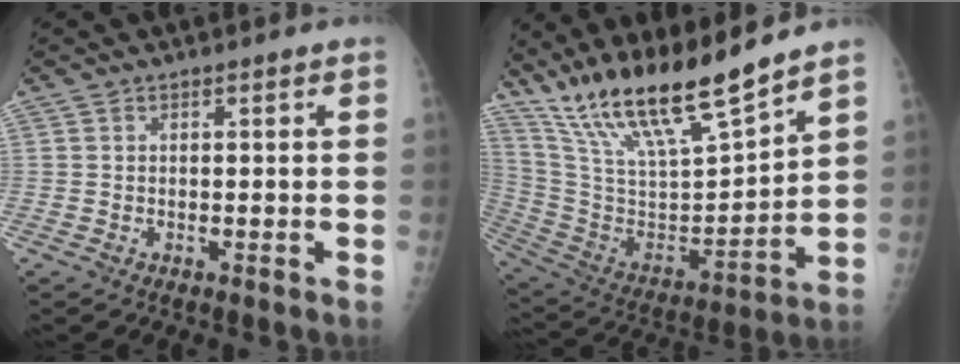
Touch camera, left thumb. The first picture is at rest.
{"total": 20.5, "force": [16.7, 2.5, 11.6], "torque": [-0.190, -0.074, 0.318]}